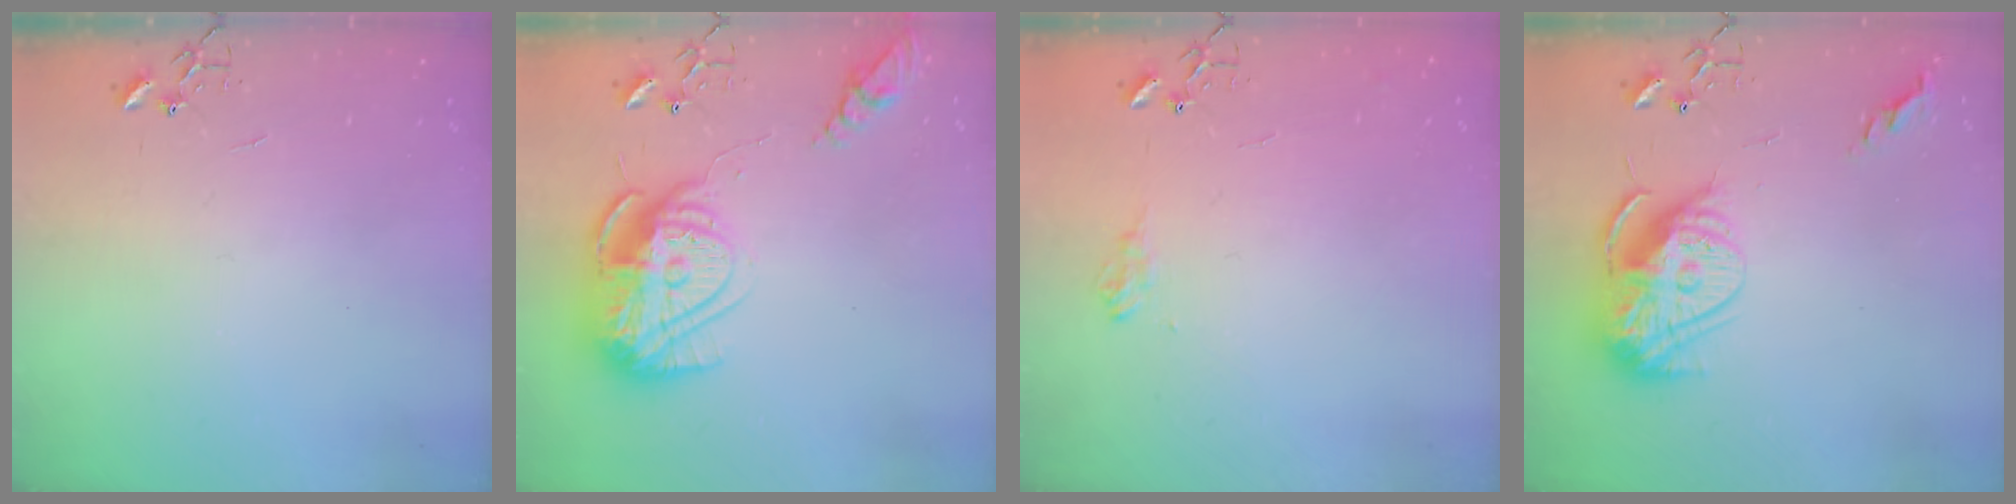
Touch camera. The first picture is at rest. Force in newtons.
{"total": 18.9, "press": 18.9, "slide": 1.6}
{"total": 8.0, "press": 8.0, "slide": 1.0}
{"total": 15.6, "press": 15.6, "slide": 1.2}